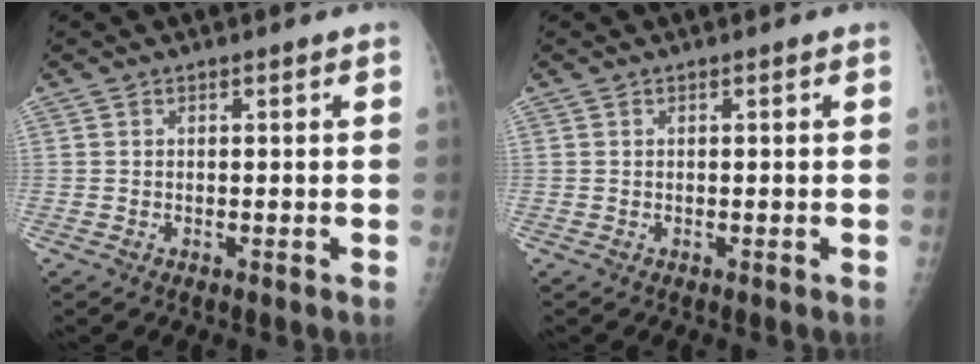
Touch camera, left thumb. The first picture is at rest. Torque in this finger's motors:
{"motor_torque": [0.00, 0.00, 0.00, -0.02, 0.00]}